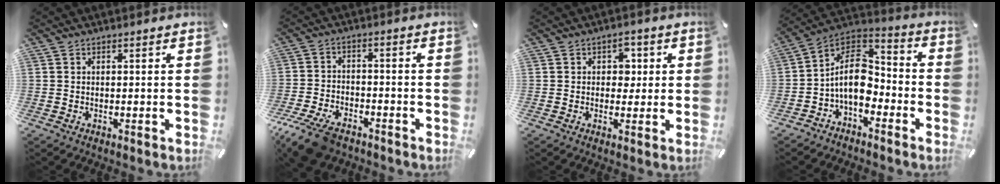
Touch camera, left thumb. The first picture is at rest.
{"total": 9.7, "force": [-6.8, 4.8, 4.8], "torque": [-0.099, 0.031, -0.126]}
{"total": 4.2, "force": [0.5, 3.5, 2.3], "torque": [-0.019, -0.001, -0.002]}
{"total": 12.5, "force": [-3.7, 8.6, 8.3], "torque": [-0.165, 0.016, -0.070]}